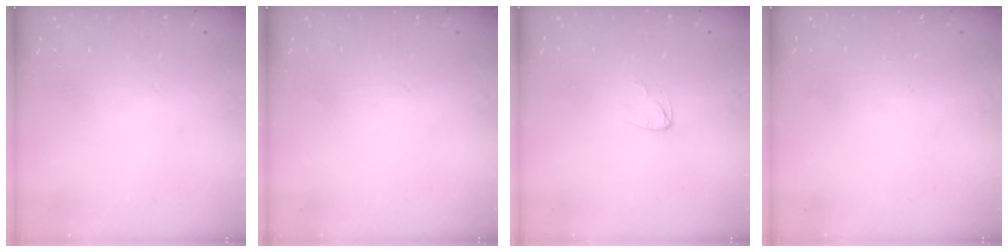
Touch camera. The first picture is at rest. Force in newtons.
{"total": 0.0}
{"total": 3.4, "press": 3.4, "slide": 0.3}
{"total": 0.0}